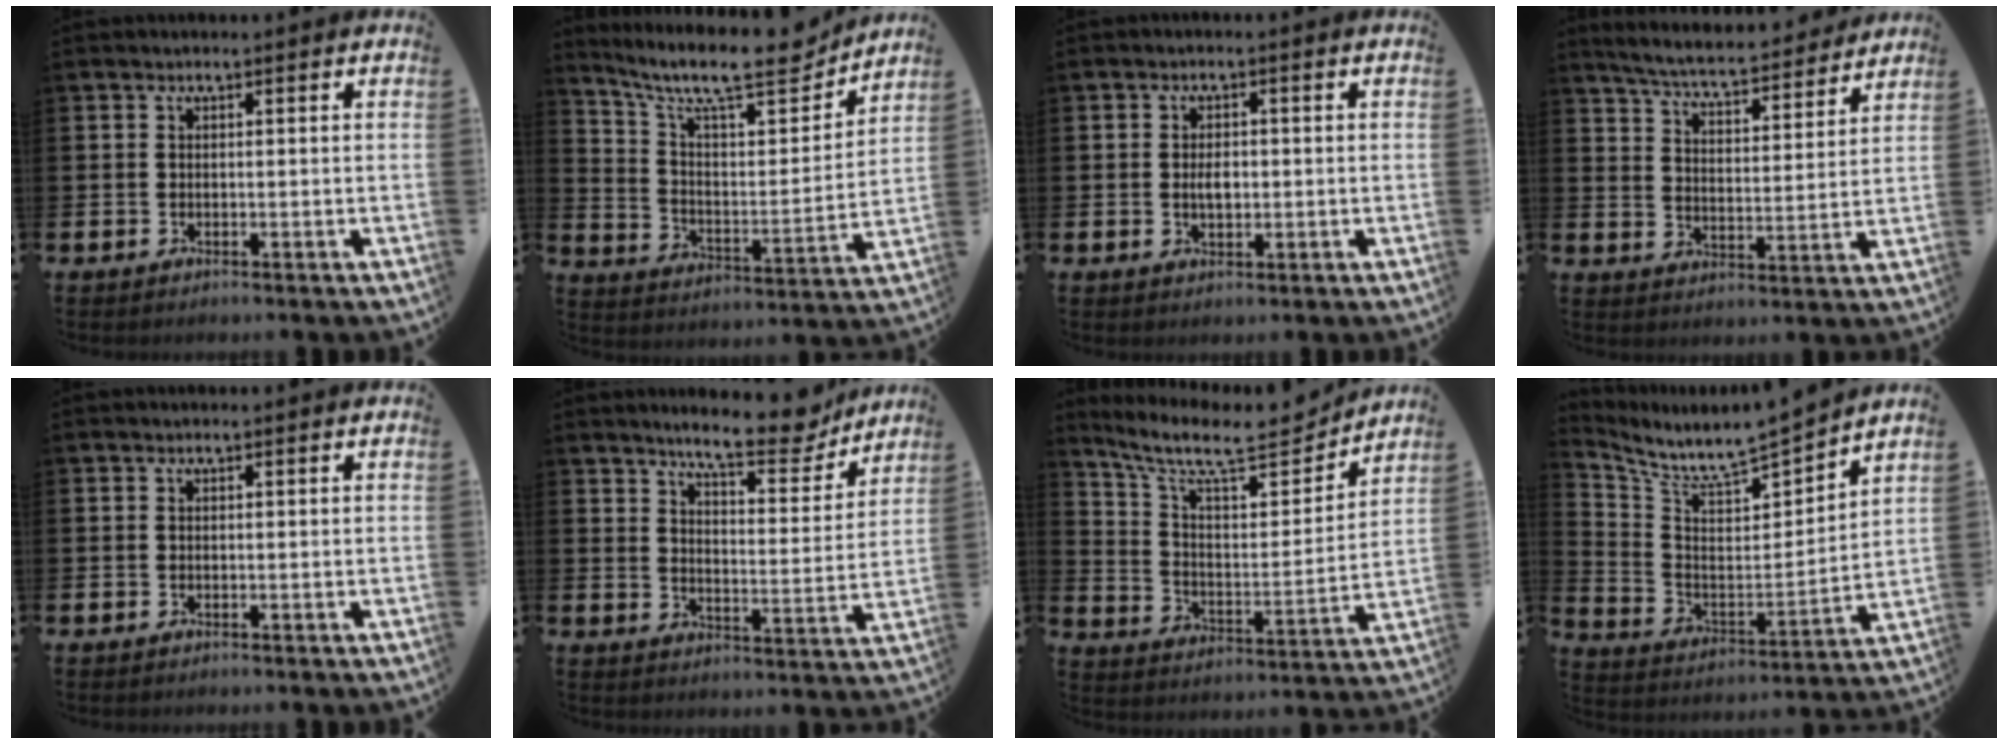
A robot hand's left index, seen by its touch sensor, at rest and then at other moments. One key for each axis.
{"total": 12.2, "fx": 10.4, "fy": 3.0, "fz": 5.6, "tx": -0.129, "ty": -0.073, "tz": 0.174}
{"total": 2.3, "fx": 0.0, "fy": 1.4, "fz": 1.8, "tx": -0.017, "ty": -0.001, "tz": -0.007}
{"total": 6.4, "fx": 6.1, "fy": 0.6, "fz": 1.8, "tx": -0.063, "ty": -0.044, "tz": 0.103}
{"total": 0.0}
{"total": 9.0, "fx": 8.2, "fy": 1.8, "fz": 3.0, "tx": -0.064, "ty": -0.049, "tz": 0.143}
{"total": 10.2, "fx": 8.9, "fy": 2.7, "fz": 4.3, "tx": -0.111, "ty": -0.065, "tz": 0.149}
{"total": 6.9, "fx": 6.6, "fy": 0.3, "fz": 2.0, "tx": -0.073, "ty": -0.063, "tz": 0.107}